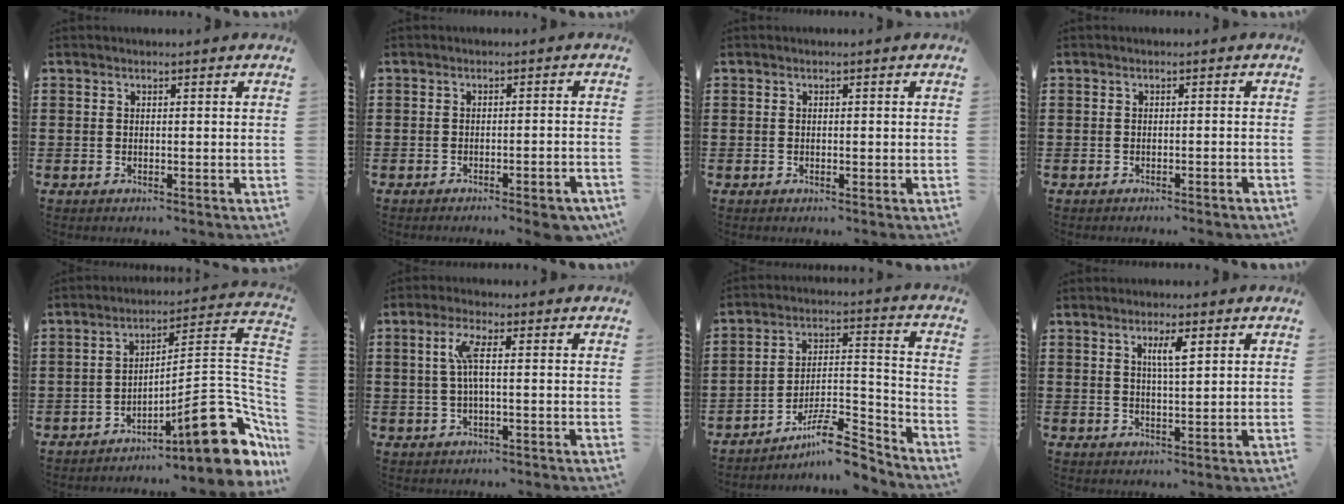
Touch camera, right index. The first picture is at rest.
{"total": 2.5, "force": [-2.1, 0.0, 1.5], "torque": [-0.024, -0.001, -0.038]}
{"total": 0.0}
{"total": 0.8, "force": [-0.8, 0.0, 0.1], "torque": [-0.004, 0.000, -0.016]}
{"total": 15.9, "force": [-7.5, 3.9, 13.5], "torque": [-0.180, 0.008, -0.121]}
{"total": 4.3, "force": [0.4, 0.6, 4.2], "torque": [-0.096, -0.003, -0.001]}
{"total": 11.2, "force": [-8.9, 2.7, 6.2], "torque": [-0.091, 0.037, -0.164]}
{"total": 3.4, "force": [1.4, 0.6, 3.0], "torque": [-0.064, 0.004, 0.021]}